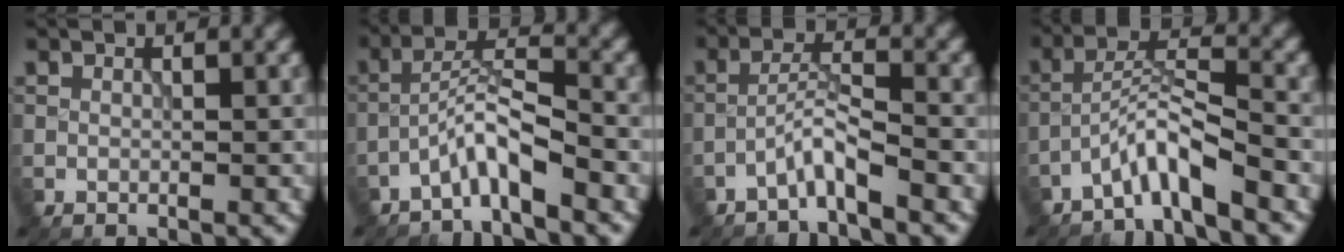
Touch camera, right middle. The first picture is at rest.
{"total": 3.9, "force": [-2.9, 0.4, 2.6], "torque": [-0.051, 0.017, -0.063]}
{"total": 2.8, "force": [-2.2, 0.0, 1.6], "torque": [-0.034, 0.014, -0.050]}
{"total": 4.2, "force": [-3.3, 0.3, 2.6], "torque": [-0.049, 0.016, -0.071]}